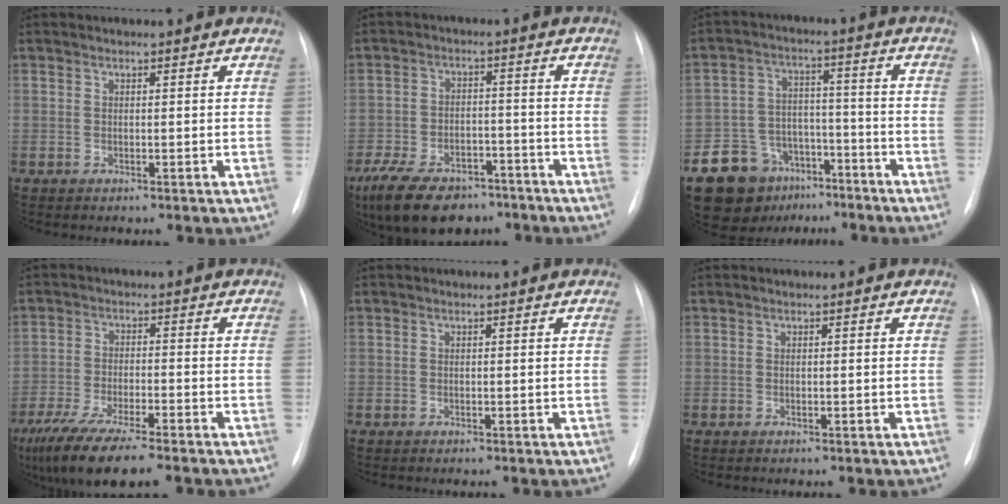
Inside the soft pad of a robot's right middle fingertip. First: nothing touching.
{"total": 14.8, "force": [-10.6, 7.4, 7.3], "torque": [-0.150, -0.005, -0.166]}
{"total": 12.4, "force": [-7.9, 8.8, 3.5], "torque": [-0.067, 0.045, -0.122]}
{"total": 13.2, "force": [-9.9, 2.0, 8.4], "torque": [-0.161, -0.031, -0.168]}
{"total": 0.0}
{"total": 0.0}